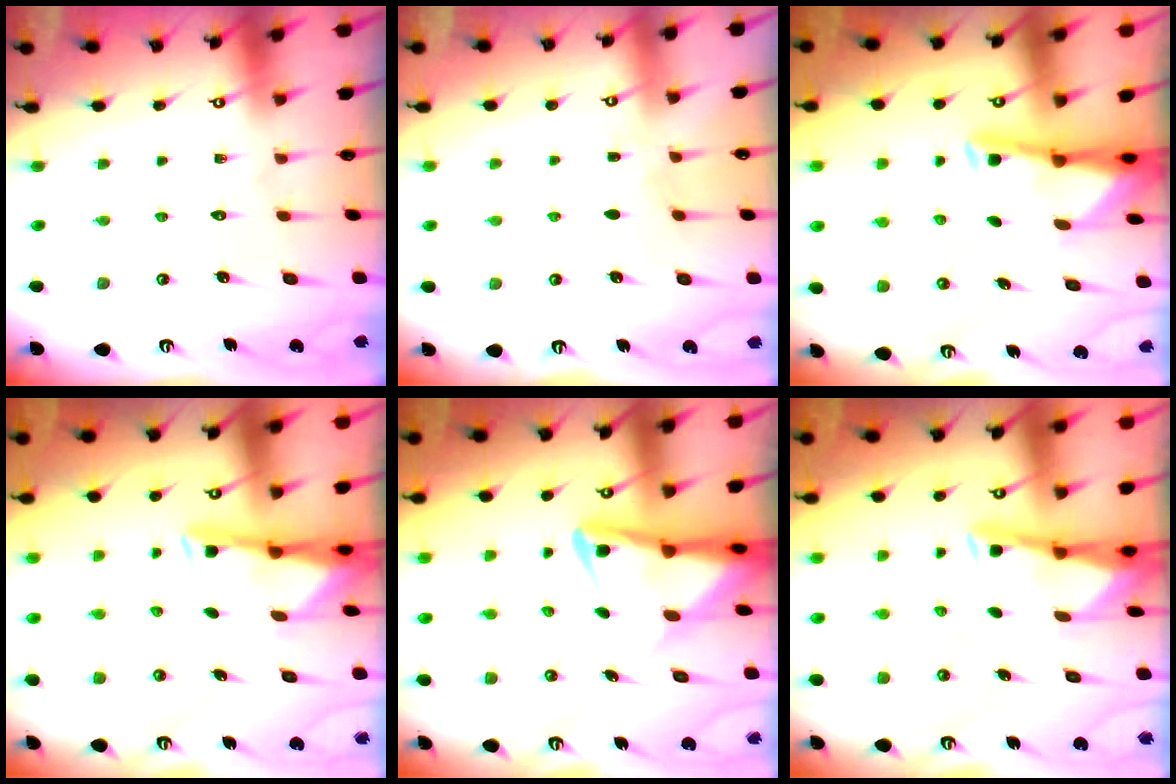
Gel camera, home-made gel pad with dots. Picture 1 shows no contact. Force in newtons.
{"total": 2.9, "press": 2.9, "slide": 0.3}
{"total": 3.0, "press": 2.9, "slide": 0.5}
{"total": 2.9, "press": 2.8, "slide": 0.5}
{"total": 6.8, "press": 6.7, "slide": 1.4}
{"total": 2.9, "press": 2.9, "slide": 0.4}